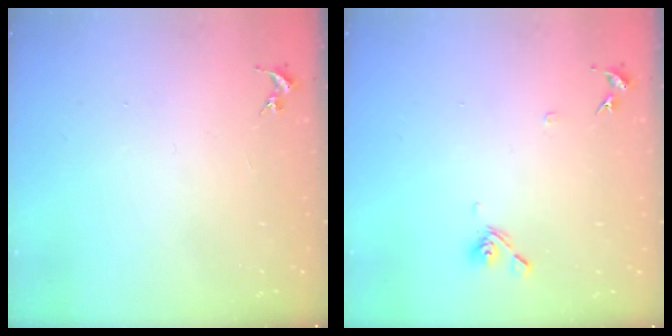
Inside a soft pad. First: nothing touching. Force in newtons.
{"total": 7.5, "press": 7.3, "slide": 1.6}